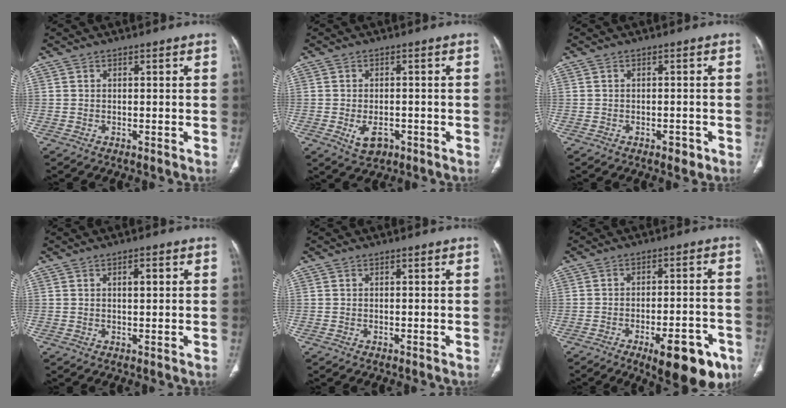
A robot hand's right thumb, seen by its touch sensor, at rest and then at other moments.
{"total": 4.2, "force": [-1.7, 2.6, 2.9], "torque": [-0.046, 0.004, -0.018]}
{"total": 1.8, "force": [-1.1, 1.0, 1.1], "torque": [-0.009, 0.004, -0.012]}
{"total": 2.5, "force": [0.8, 0.9, 2.2], "torque": [-0.033, -0.001, 0.013]}
{"total": 0.0}
{"total": 14.1, "force": [-7.7, 5.1, 10.7], "torque": [-0.108, 0.037, -0.097]}